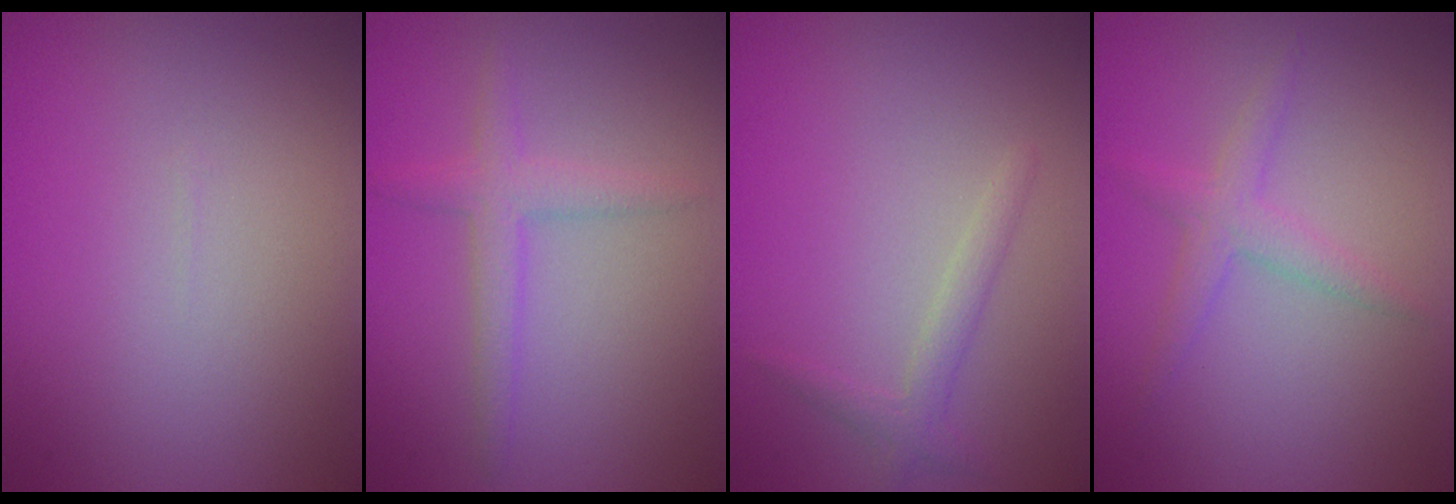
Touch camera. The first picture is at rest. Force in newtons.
{"total": 2.3, "press": 2.3, "slide": 0.1}
{"total": 1.5, "press": 1.5, "slide": 0.0}
{"total": 2.0, "press": 2.0, "slide": 0.1}